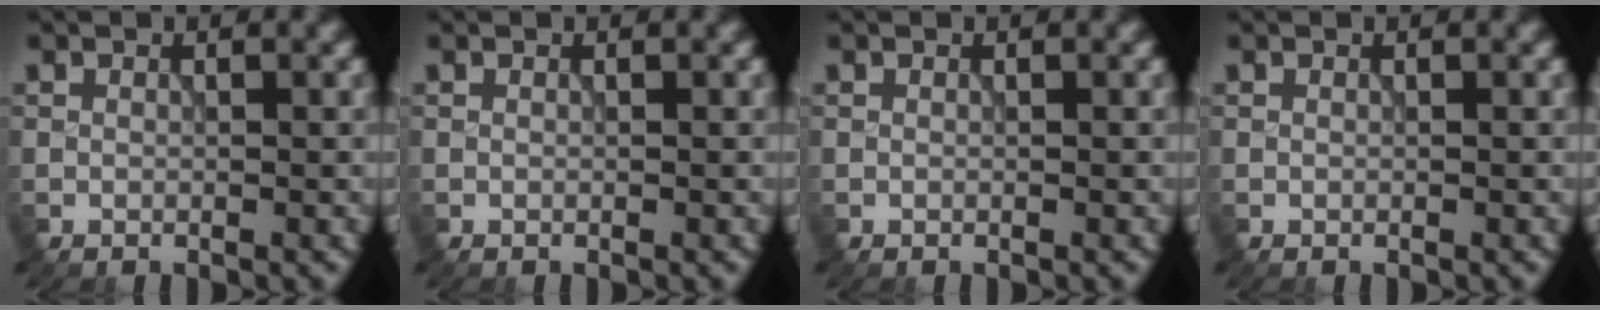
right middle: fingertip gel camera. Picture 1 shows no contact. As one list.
[{"total": 0.0}, {"total": 0.0}, {"total": 0.0}]